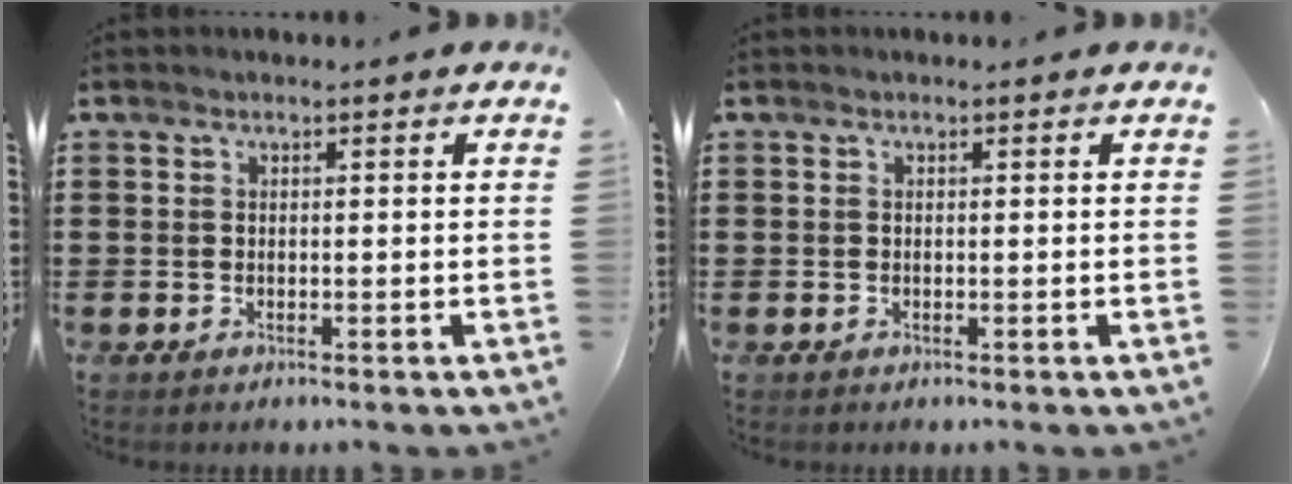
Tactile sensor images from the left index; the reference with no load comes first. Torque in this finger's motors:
{"motor_torque": [0.00, 0.00, 0.00, 0.00]}